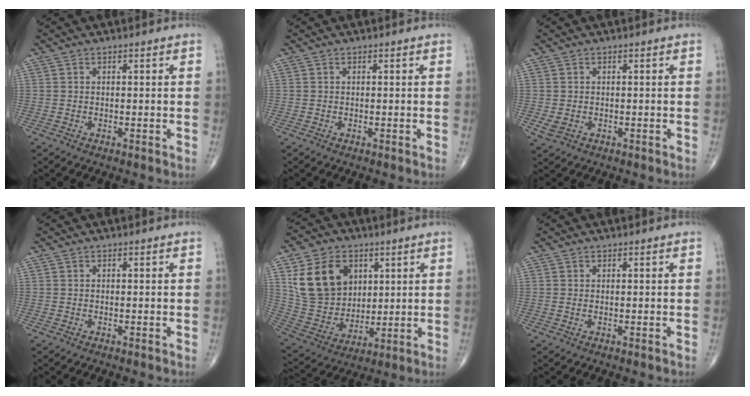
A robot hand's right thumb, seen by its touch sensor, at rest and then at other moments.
{"total": 0.0}
{"total": 2.2, "force": [-0.4, 1.7, 1.4], "torque": [-0.031, -0.002, -0.001]}
{"total": 0.0}
{"total": 16.9, "force": [5.9, 12.8, 9.4], "torque": [-0.146, -0.018, 0.125]}
{"total": 0.0}